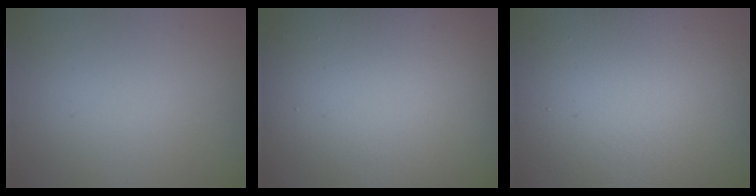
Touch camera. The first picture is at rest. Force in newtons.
{"total": 19.1, "press": 19.1, "slide": 1.0}
{"total": 14.4, "press": 14.4, "slide": 0.8}